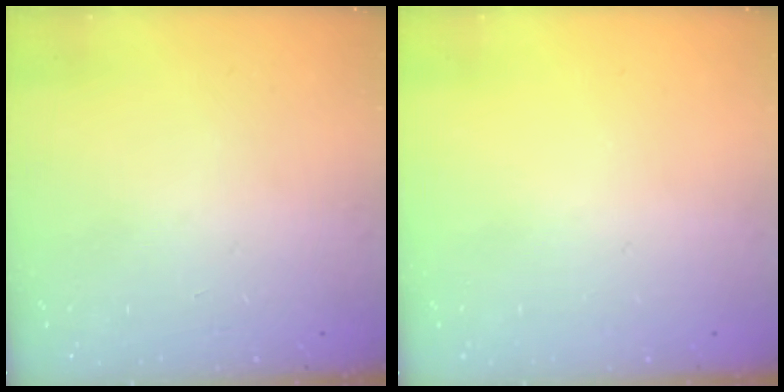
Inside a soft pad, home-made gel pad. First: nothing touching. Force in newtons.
{"total": 0.0}